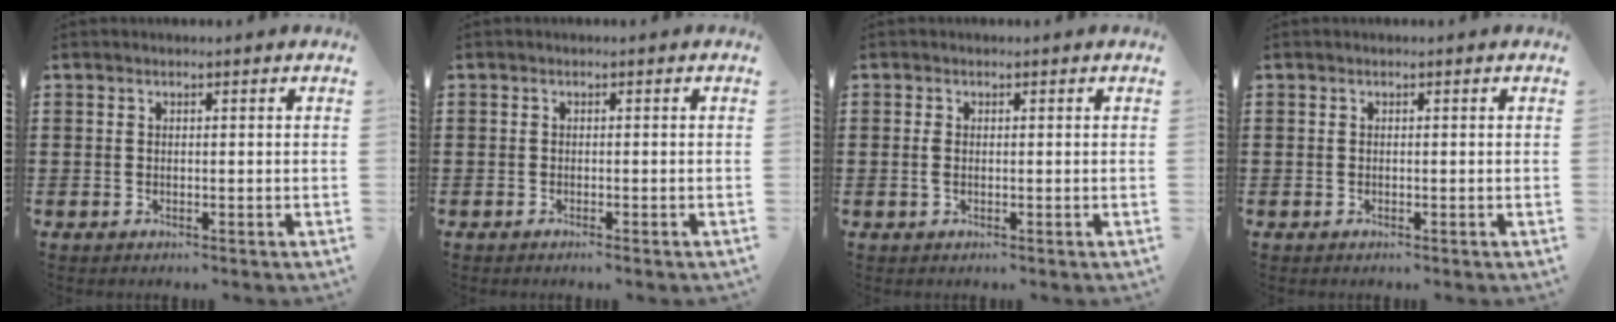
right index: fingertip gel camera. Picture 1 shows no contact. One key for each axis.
{"total": 0.6, "fx": -0.6, "fy": 0.0, "fz": 0.2, "tx": -0.006, "ty": -0.003, "tz": -0.012}
{"total": 1.3, "fx": -0.1, "fy": 0.6, "fz": 1.2, "tx": -0.031, "ty": -0.001, "tz": -0.005}
{"total": 0.0}